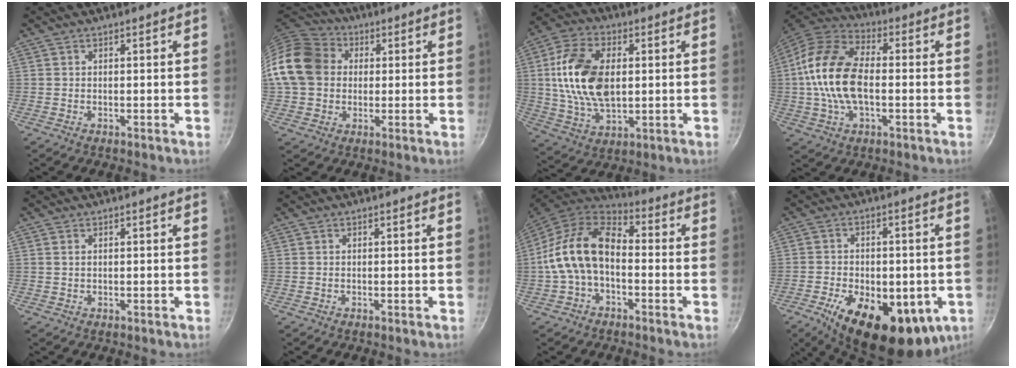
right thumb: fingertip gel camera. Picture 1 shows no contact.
{"total": 15.3, "force": [2.0, 12.7, 8.3], "torque": [-0.138, 0.029, 0.023]}
{"total": 16.9, "force": [1.9, 10.3, 13.3], "torque": [-0.238, 0.000, 0.033]}
{"total": 17.4, "force": [-0.6, 10.0, 14.2], "torque": [-0.262, 0.033, -0.027]}
{"total": 0.9, "force": [0.3, 0.6, 0.6], "torque": [-0.010, 0.002, 0.006]}
{"total": 0.0}
{"total": 15.0, "force": [-1.6, 9.3, 11.7], "torque": [-0.202, 0.045, -0.046]}
{"total": 21.1, "force": [-7.3, 11.2, 16.3], "torque": [-0.234, -0.006, -0.097]}